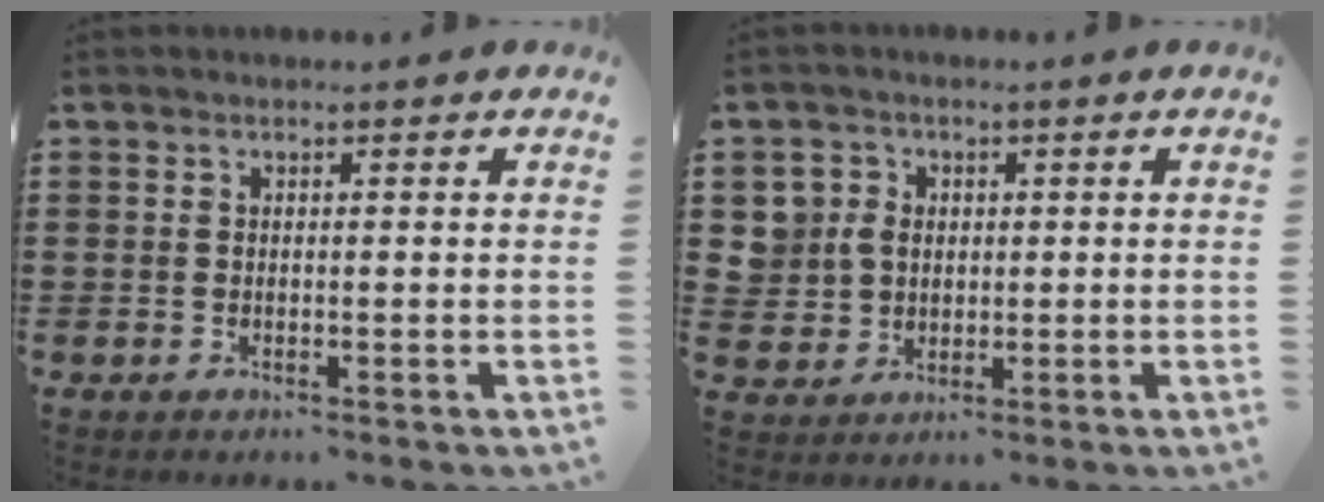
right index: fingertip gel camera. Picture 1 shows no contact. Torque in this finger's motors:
{"motor_torque": [0.39, 0.17, 0.07, 0.01]}